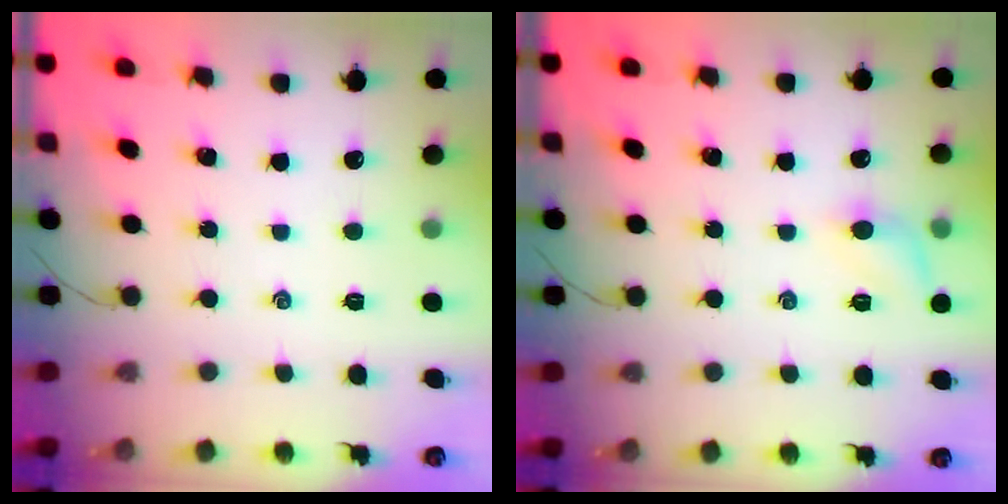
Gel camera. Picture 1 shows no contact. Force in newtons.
{"total": 7.8, "press": 7.7, "slide": 1.5}